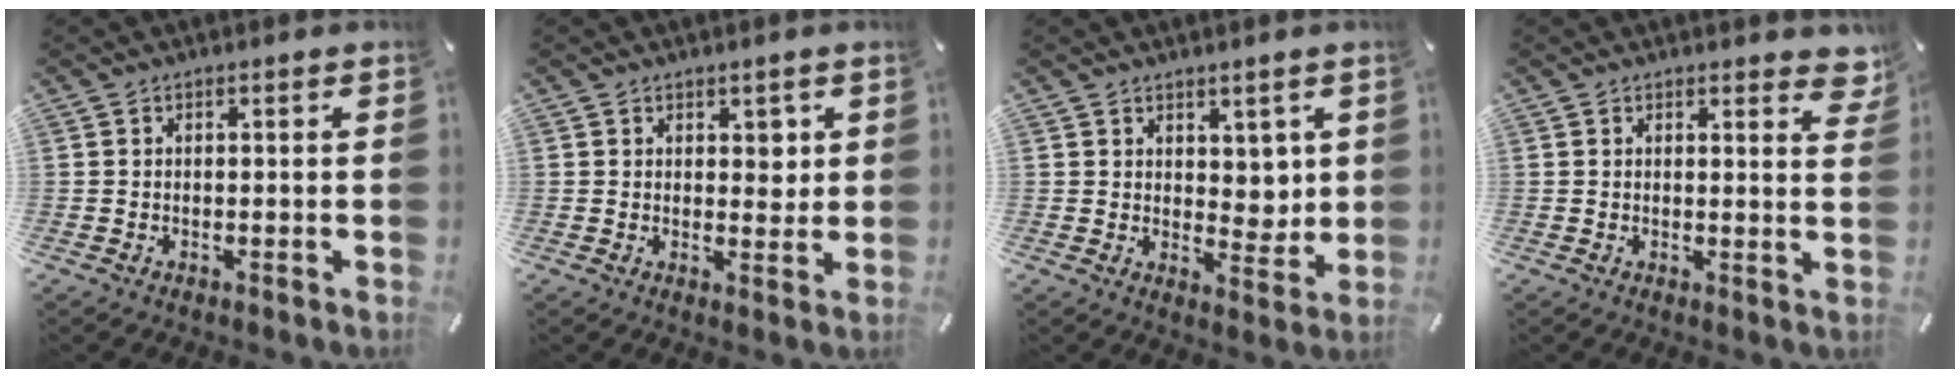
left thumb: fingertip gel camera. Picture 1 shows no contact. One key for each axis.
{"total": 3.5, "fx": 1.4, "fy": 2.5, "fz": 2.0, "tx": -0.001, "ty": -0.011, "tz": 0.016}
{"total": 5.6, "fx": 2.7, "fy": 4.2, "fz": 2.5, "tx": -0.019, "ty": -0.019, "tz": 0.047}
{"total": 3.6, "fx": 2.6, "fy": 1.5, "fz": 1.9, "tx": -0.006, "ty": -0.019, "tz": 0.038}